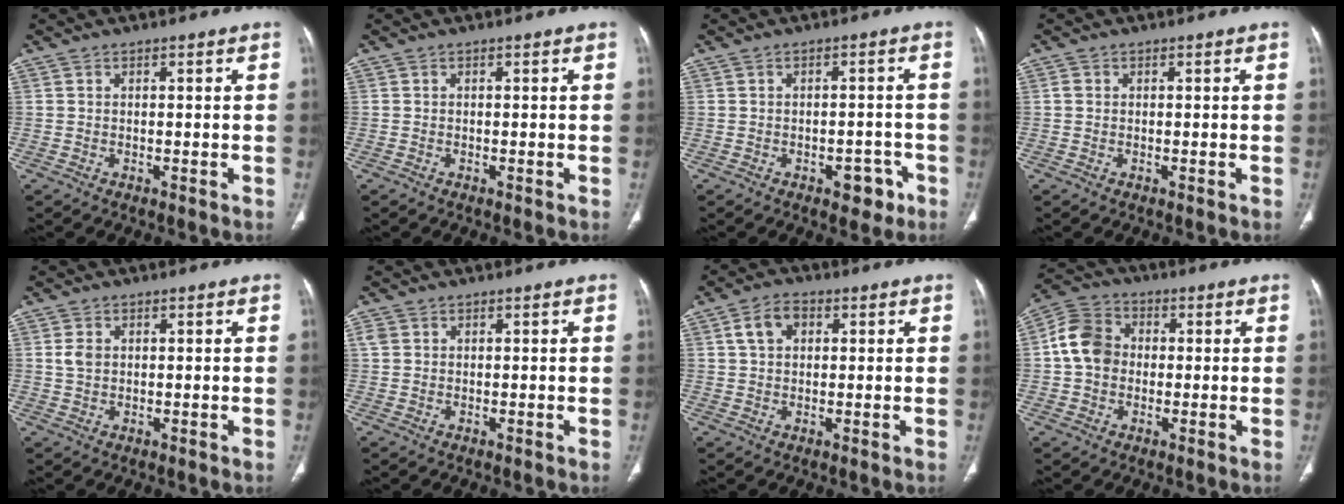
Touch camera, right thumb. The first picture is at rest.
{"total": 0.0}
{"total": 4.4, "force": [-2.4, 2.6, 2.6], "torque": [-0.012, 0.019, -0.026]}
{"total": 0.8, "force": [0.1, 0.7, 0.3], "torque": [-0.003, 0.002, 0.000]}
{"total": 2.3, "force": [0.6, 1.7, 1.5], "torque": [-0.030, -0.001, 0.014]}
{"total": 1.6, "force": [0.6, 1.3, 0.7], "torque": [-0.012, 0.007, 0.013]}
{"total": 5.2, "force": [1.6, 3.6, 3.4], "torque": [-0.057, 0.010, 0.026]}
{"total": 9.0, "force": [0.1, 7.4, 5.0], "torque": [-0.082, 0.023, -0.012]}